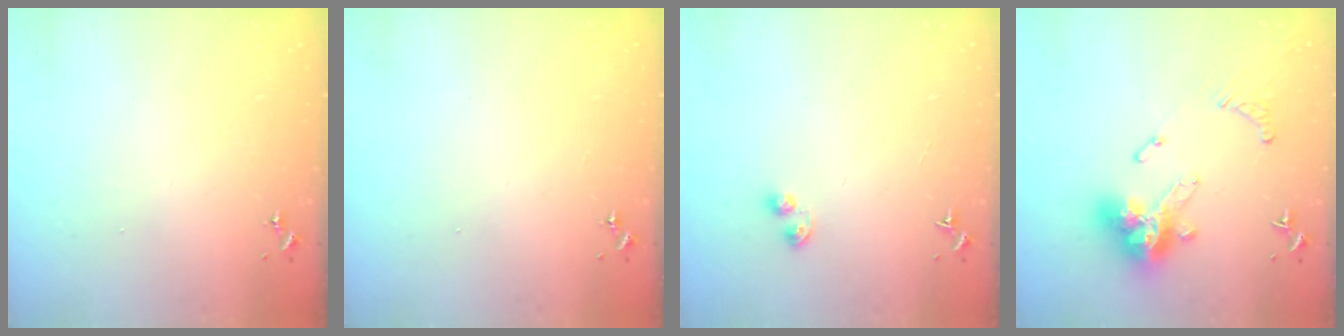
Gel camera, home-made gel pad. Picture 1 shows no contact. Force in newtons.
{"total": 0.0}
{"total": 3.8, "press": 3.8, "slide": 0.4}
{"total": 17.1, "press": 17.0, "slide": 1.8}